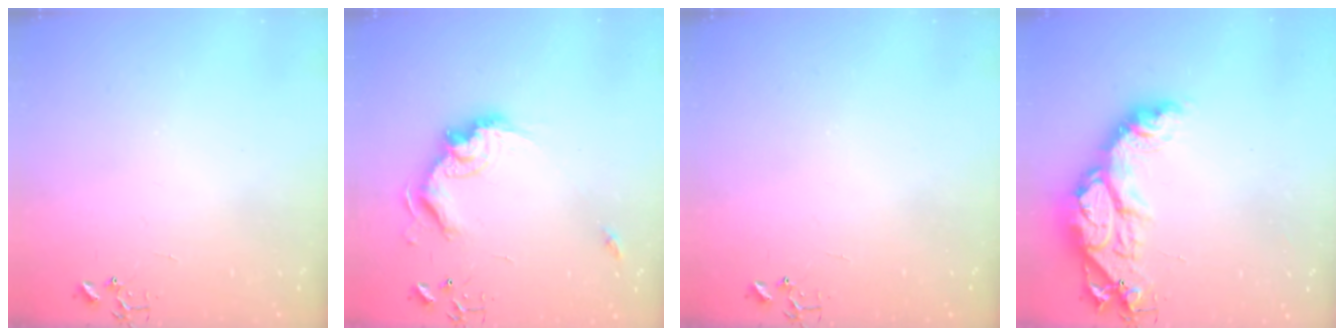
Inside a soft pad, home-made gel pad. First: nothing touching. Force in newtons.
{"total": 16.3, "press": 16.2, "slide": 1.6}
{"total": 0.0}
{"total": 19.9, "press": 19.8, "slide": 1.9}